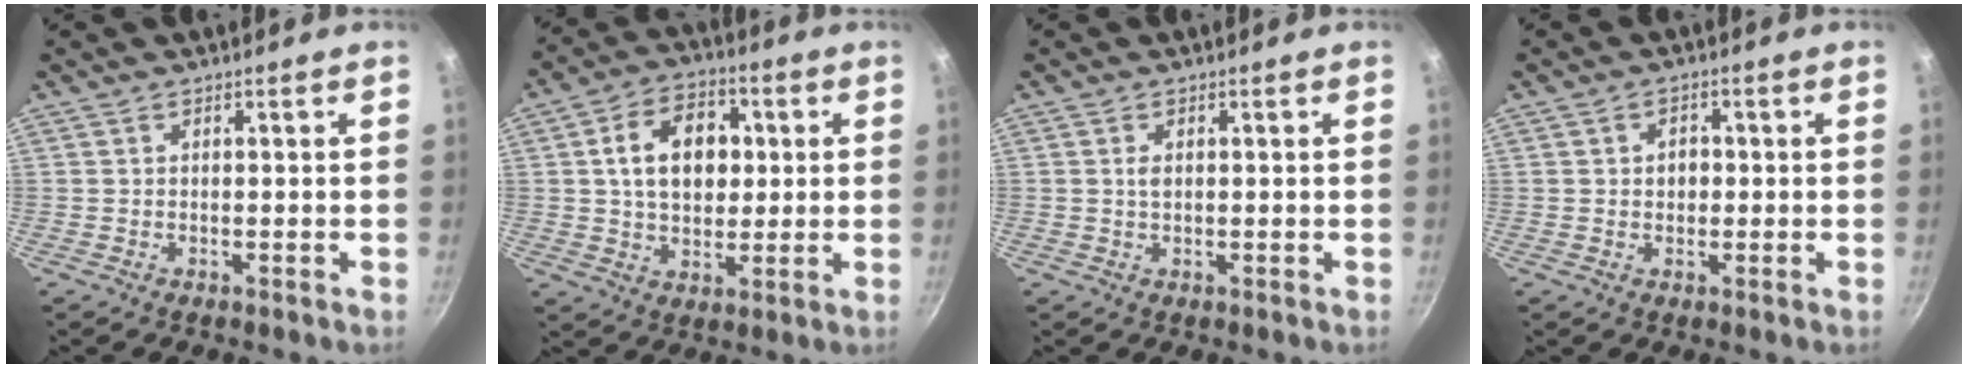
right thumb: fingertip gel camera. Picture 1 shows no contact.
{"total": 13.7, "force": [2.2, 9.7, 9.3], "torque": [-0.118, 0.012, 0.029]}
{"total": 1.4, "force": [0.3, 0.8, 1.1], "torque": [-0.020, 0.000, 0.004]}
{"total": 2.8, "force": [0.1, 2.2, 1.6], "torque": [-0.011, 0.005, 0.000]}